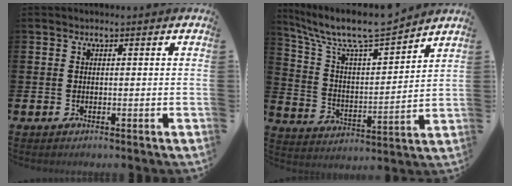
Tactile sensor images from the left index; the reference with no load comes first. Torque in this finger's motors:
{"motor_torque": [0.43, -0.62, 0.57, 0.21]}